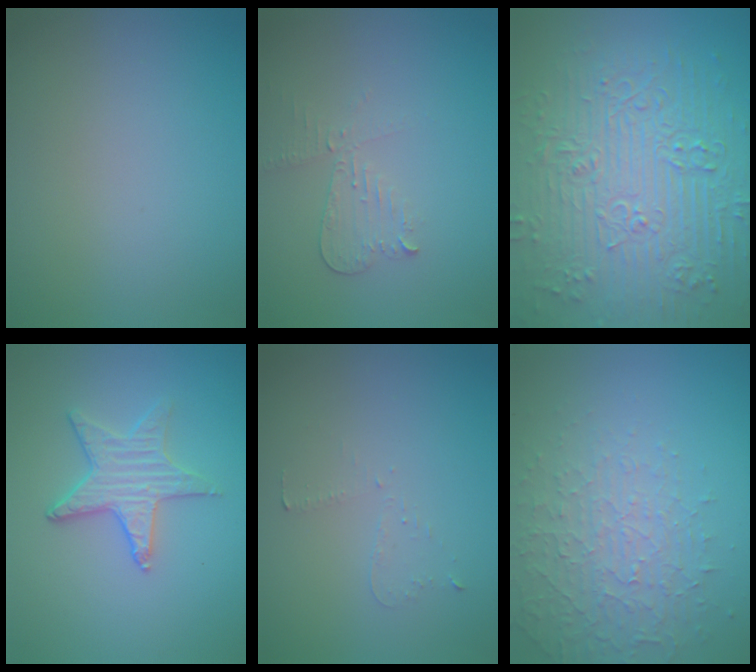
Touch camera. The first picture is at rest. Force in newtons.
{"total": 2.1, "press": 2.1, "slide": 0.1}
{"total": 9.3, "press": 6.9, "slide": 6.3}
{"total": 3.1, "press": 2.9, "slide": 1.1}
{"total": 0.7, "press": 0.6, "slide": 0.4}
{"total": 4.5, "press": 3.1, "slide": 3.2}